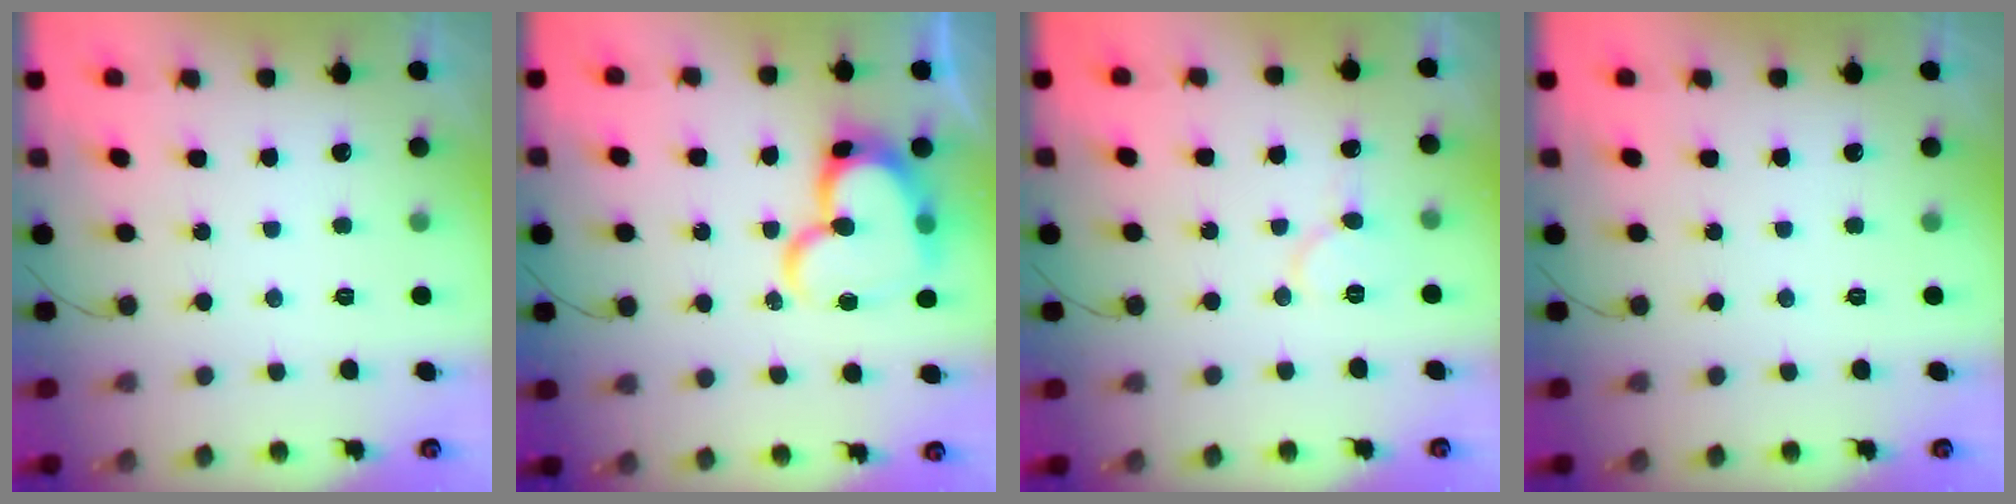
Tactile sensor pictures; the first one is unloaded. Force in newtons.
{"total": 18.8, "press": 18.7, "slide": 1.9}
{"total": 5.8, "press": 5.8, "slide": 0.2}
{"total": 0.0}